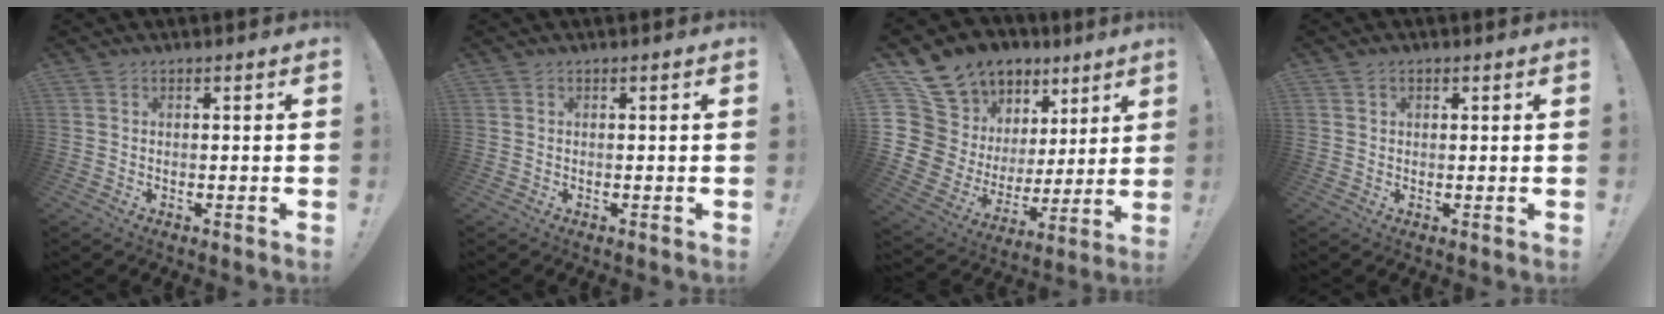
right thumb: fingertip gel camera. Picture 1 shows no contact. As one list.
[{"total": 0.0}, {"total": 14.3, "force": [9.6, 9.4, 5.0], "torque": [-0.093, -0.080, 0.206]}, {"total": 1.3, "force": [0.5, 1.1, 0.4], "torque": [-0.007, 0.003, 0.010]}]